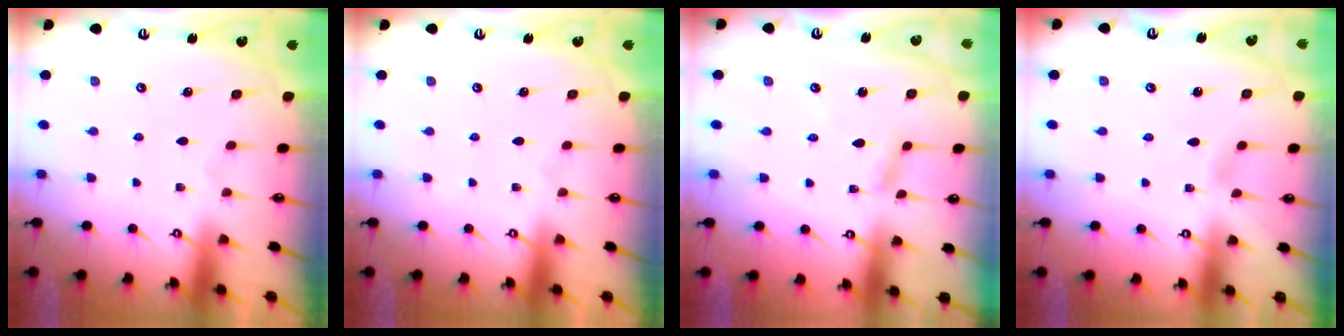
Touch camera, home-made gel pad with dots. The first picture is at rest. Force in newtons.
{"total": 0.0}
{"total": 3.4, "press": 3.4, "slide": 0.3}
{"total": 2.6, "press": 2.6, "slide": 0.3}